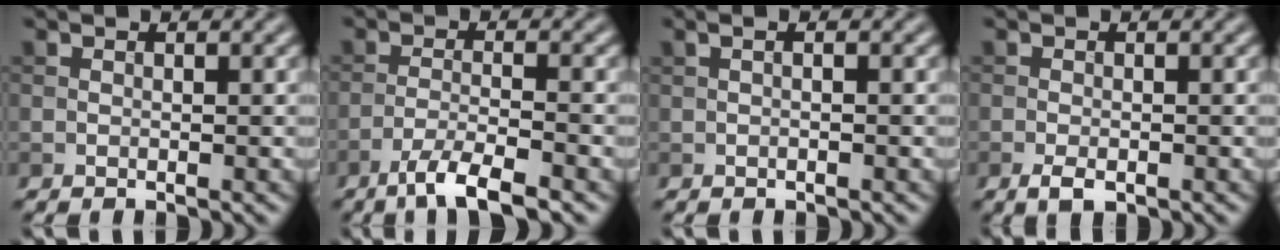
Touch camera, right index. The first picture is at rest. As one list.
[{"total": 4.4, "force": [-3.1, 0.6, 3.0], "torque": [-0.057, 0.002, -0.063]}, {"total": 1.0, "force": [0.2, 0.3, 1.0], "torque": [-0.013, -0.008, 0.000]}, {"total": 1.7, "force": [-0.9, 0.7, 1.2], "torque": [-0.024, -0.005, -0.016]}]